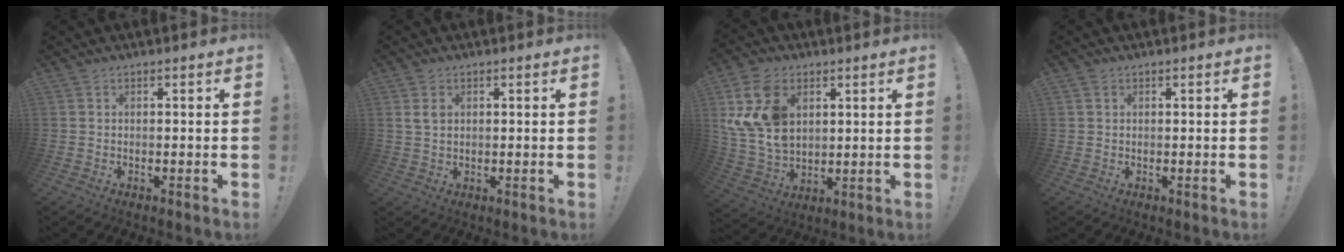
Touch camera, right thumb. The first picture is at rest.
{"total": 2.9, "force": [1.3, 1.9, 1.7], "torque": [-0.028, -0.001, 0.023]}
{"total": 17.3, "force": [5.9, 12.2, 10.8], "torque": [-0.212, -0.026, 0.115]}
{"total": 1.0, "force": [0.6, 0.8, 0.1], "torque": [-0.004, 0.002, 0.012]}